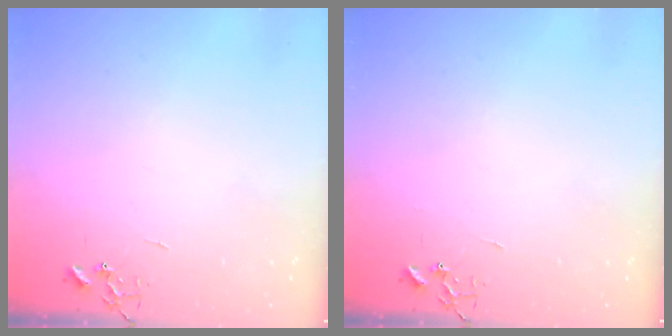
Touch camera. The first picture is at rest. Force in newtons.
{"total": 0.0}